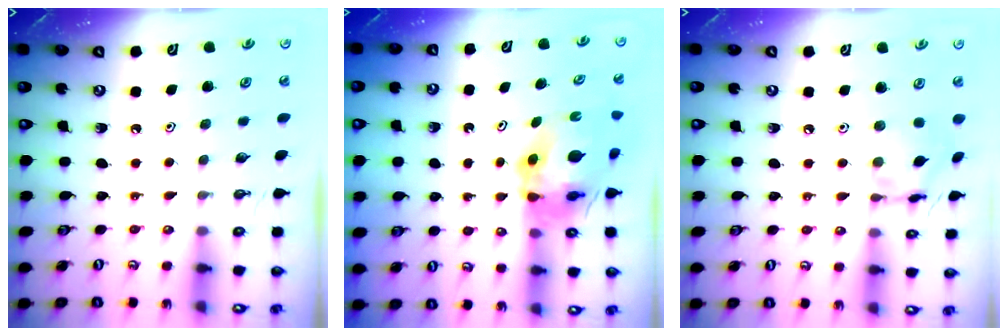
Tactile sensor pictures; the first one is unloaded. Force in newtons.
{"total": 8.9, "press": 8.8, "slide": 1.0}
{"total": 8.5, "press": 8.5, "slide": 0.6}